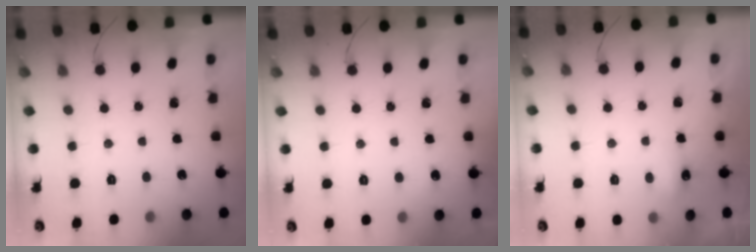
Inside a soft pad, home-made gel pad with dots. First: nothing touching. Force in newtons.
{"total": 12.0, "press": 2.8, "slide": 11.6}
{"total": 4.3, "press": 4.2, "slide": 0.9}